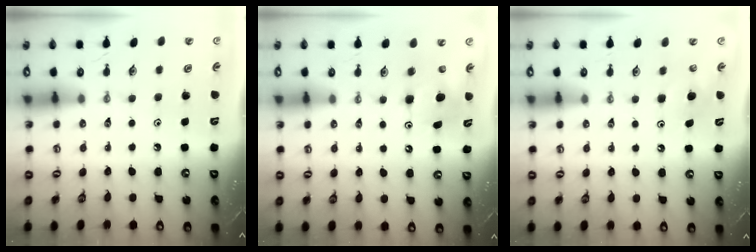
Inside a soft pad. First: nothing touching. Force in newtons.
{"total": 8.1, "press": 8.0, "slide": 0.8}
{"total": 4.9, "press": 4.9, "slide": 0.7}